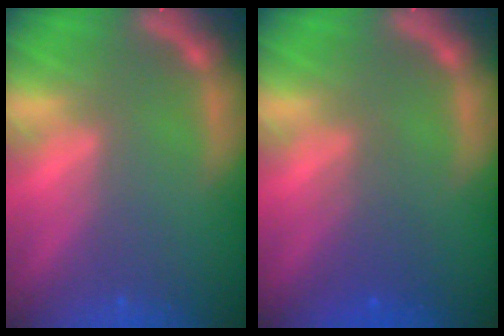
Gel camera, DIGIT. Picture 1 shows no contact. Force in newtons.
{"total": 2.5}